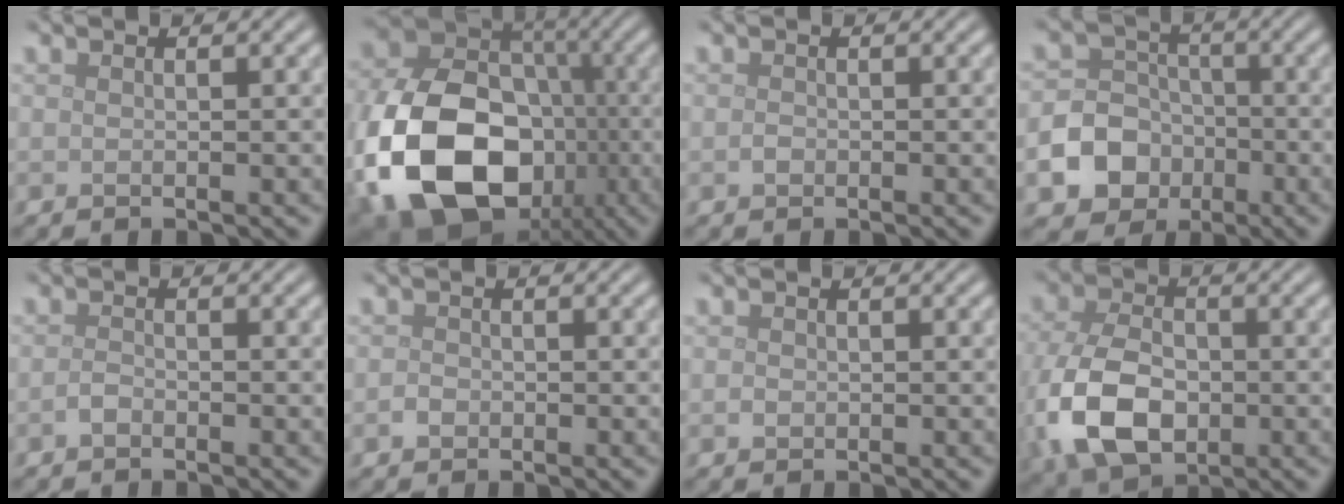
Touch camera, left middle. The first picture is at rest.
{"total": 17.5, "force": [-5.6, 12.6, 10.7], "torque": [-0.226, -0.034, -0.097]}
{"total": 0.6, "force": [-0.2, 0.5, 0.3], "torque": [-0.006, -0.002, -0.006]}
{"total": 8.2, "force": [-3.3, 7.1, 2.5], "torque": [-0.033, -0.012, -0.083]}
{"total": 1.0, "force": [-0.6, 0.5, 0.5], "torque": [-0.012, 0.001, -0.015]}
{"total": 1.0, "force": [-0.5, 0.9, 0.4], "torque": [-0.005, -0.001, -0.012]}
{"total": 0.7, "force": [-0.2, 0.6, 0.2], "torque": [-0.003, -0.004, -0.005]}
{"total": 9.9, "force": [-2.8, 6.5, 6.9], "torque": [-0.174, -0.018, -0.062]}